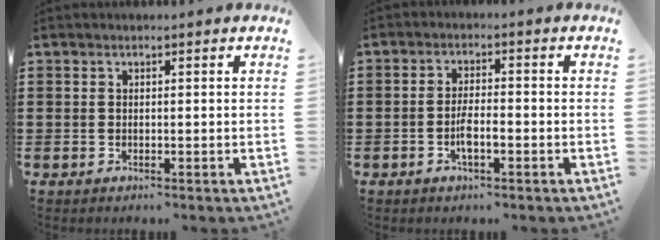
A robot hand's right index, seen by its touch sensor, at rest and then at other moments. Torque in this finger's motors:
{"motor_torque": [2.14, 0.00, 0.12, 0.07]}